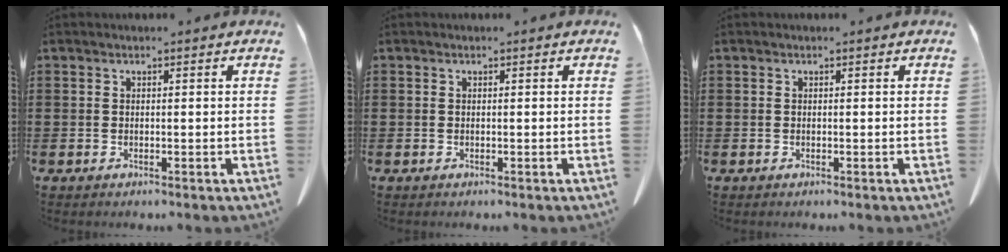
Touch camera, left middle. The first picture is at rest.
{"total": 0.0}
{"total": 0.0}